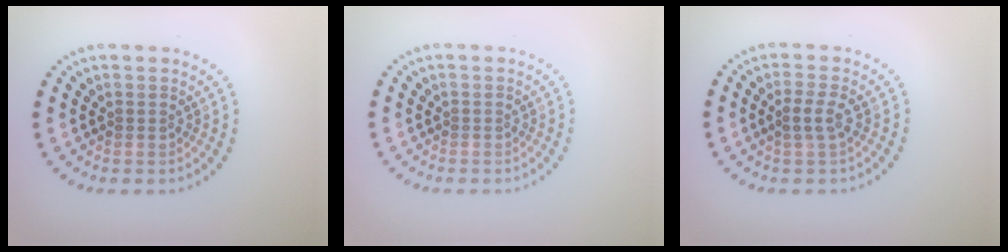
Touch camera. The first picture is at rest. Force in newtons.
{"total": 0.0}
{"total": 1.9, "press": 1.8, "slide": 0.7}